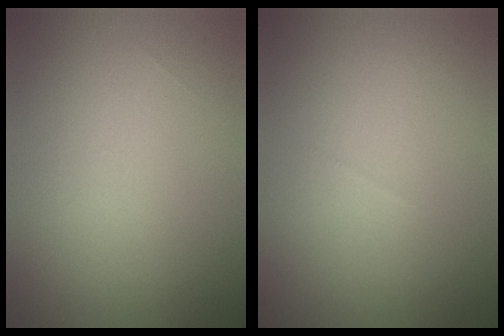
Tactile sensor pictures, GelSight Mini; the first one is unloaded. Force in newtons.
{"total": 0.0}